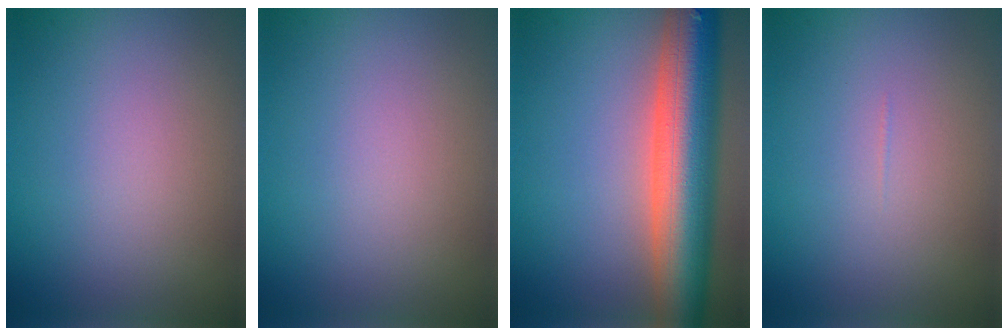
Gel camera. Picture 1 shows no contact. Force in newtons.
{"total": 0.0}
{"total": 11.2, "press": 11.1, "slide": 0.6}
{"total": 0.0}